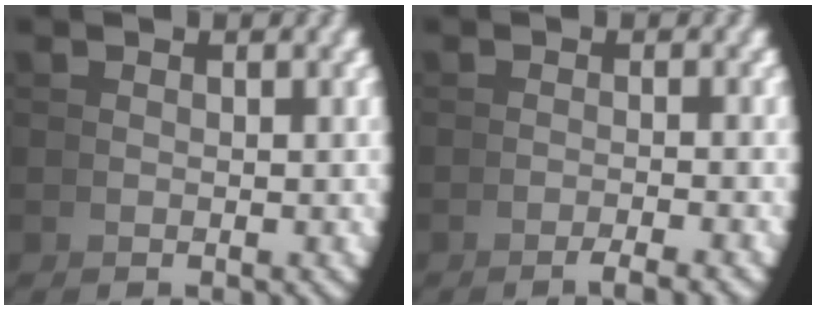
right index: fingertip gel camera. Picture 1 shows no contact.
{"total": 2.5, "force": [-2.2, -0.3, 1.2], "torque": [-0.002, 0.015, -0.044]}